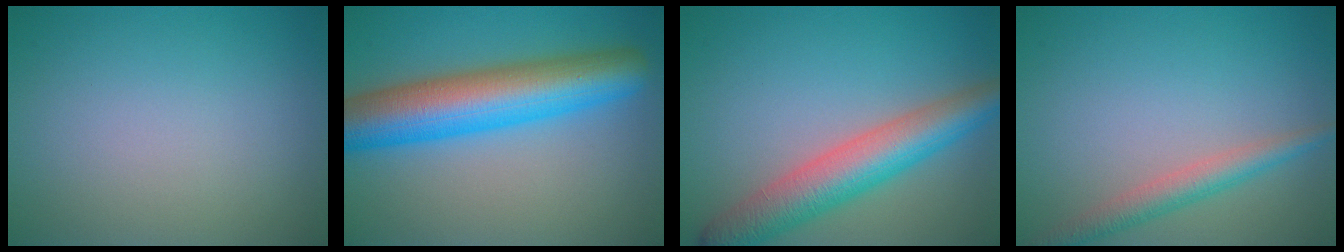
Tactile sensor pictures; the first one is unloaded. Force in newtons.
{"total": 9.9, "press": 9.9, "slide": 0.2}
{"total": 6.9, "press": 6.9, "slide": 0.2}
{"total": 2.9, "press": 2.9, "slide": 0.2}